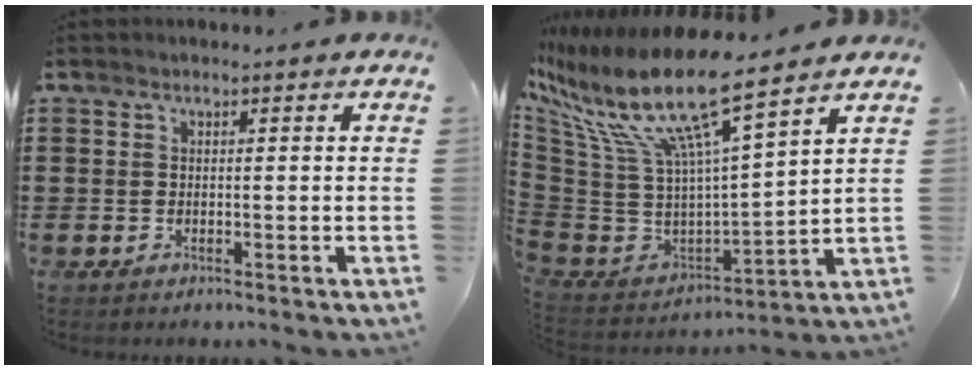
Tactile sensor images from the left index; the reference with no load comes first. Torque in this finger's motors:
{"motor_torque": [1.29, -0.85, 1.05, 0.21]}